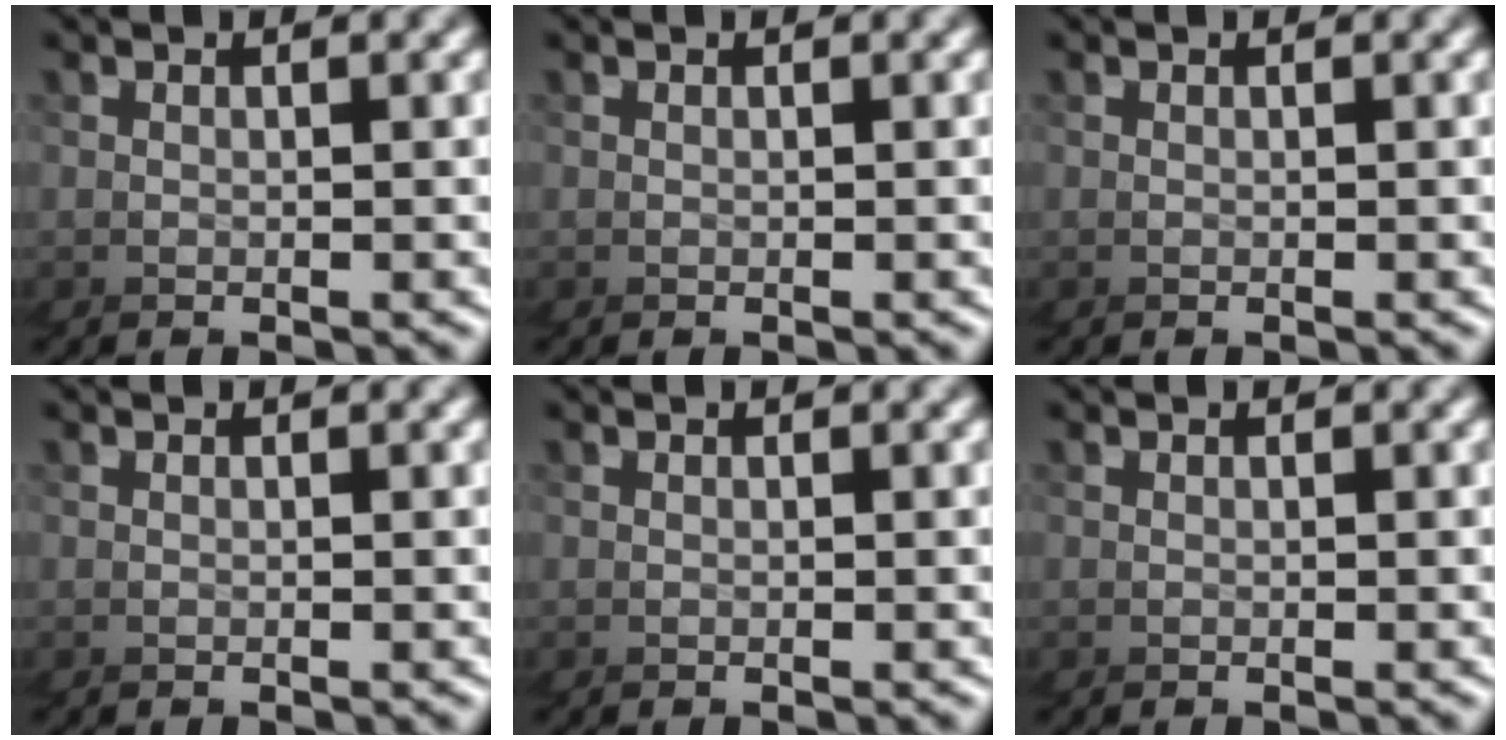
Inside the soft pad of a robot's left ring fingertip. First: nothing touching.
{"total": 0.0}
{"total": 0.0}
{"total": 0.0}
{"total": 0.0}
{"total": 0.0}